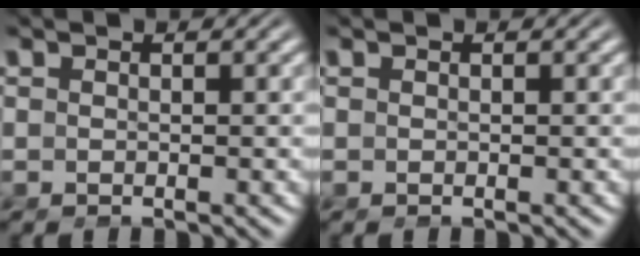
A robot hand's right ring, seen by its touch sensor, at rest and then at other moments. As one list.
[{"total": 0.0}]